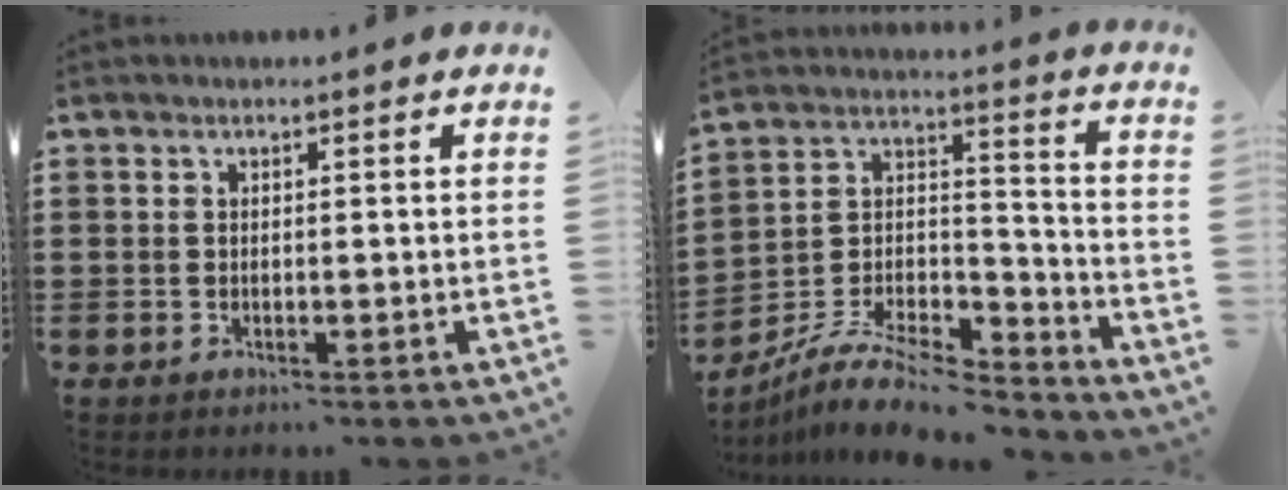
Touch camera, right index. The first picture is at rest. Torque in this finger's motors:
{"motor_torque": [0.03, 0.00, -0.15, -0.21]}